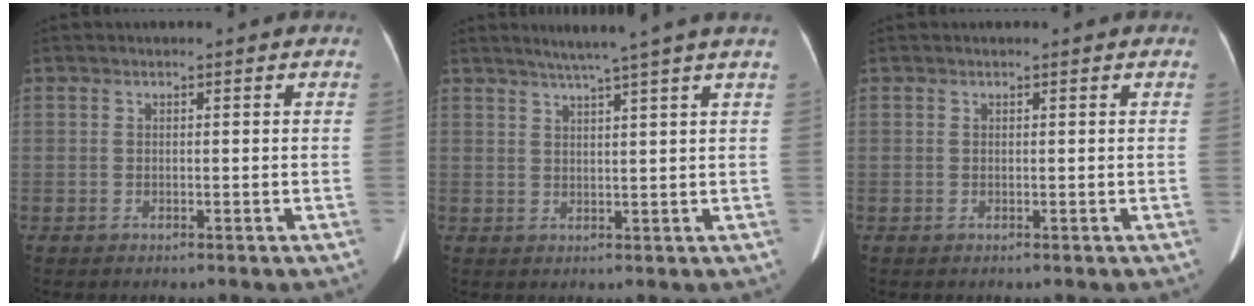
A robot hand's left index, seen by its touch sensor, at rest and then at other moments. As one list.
[{"total": 7.2, "force": [5.6, -1.7, 4.2], "torque": [-0.060, 0.012, 0.074]}, {"total": 0.0}]